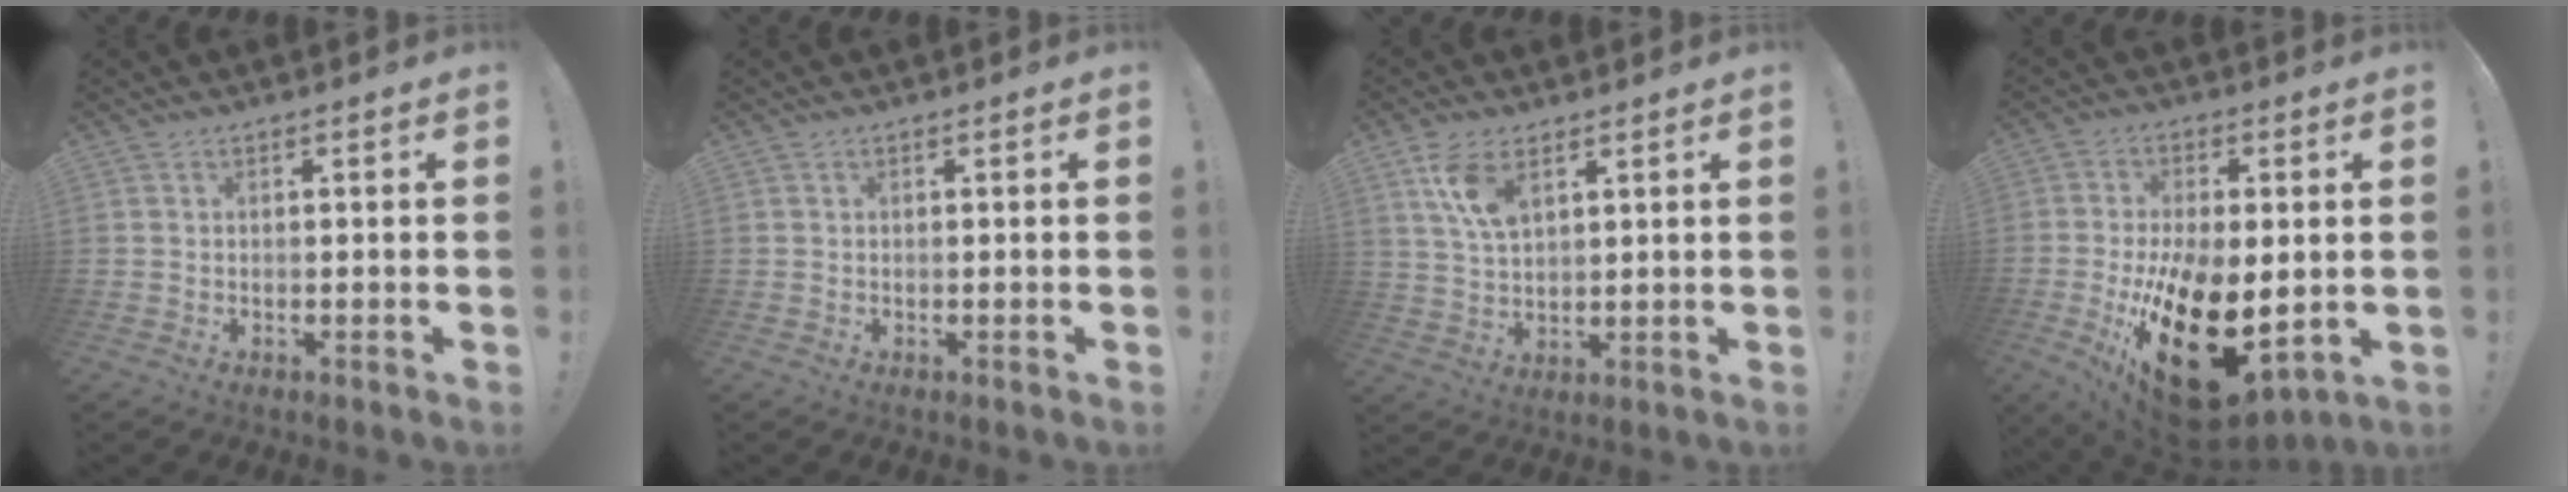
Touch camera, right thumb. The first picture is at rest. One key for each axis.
{"total": 0.0}
{"total": 8.8, "fx": 4.7, "fy": 4.3, "fz": 6.0, "tx": -0.125, "ty": -0.019, "tz": 0.087}
{"total": 25.5, "fx": -5.8, "fy": 13.2, "fz": 21.0, "tx": -0.344, "ty": 0.008, "tz": -0.068}